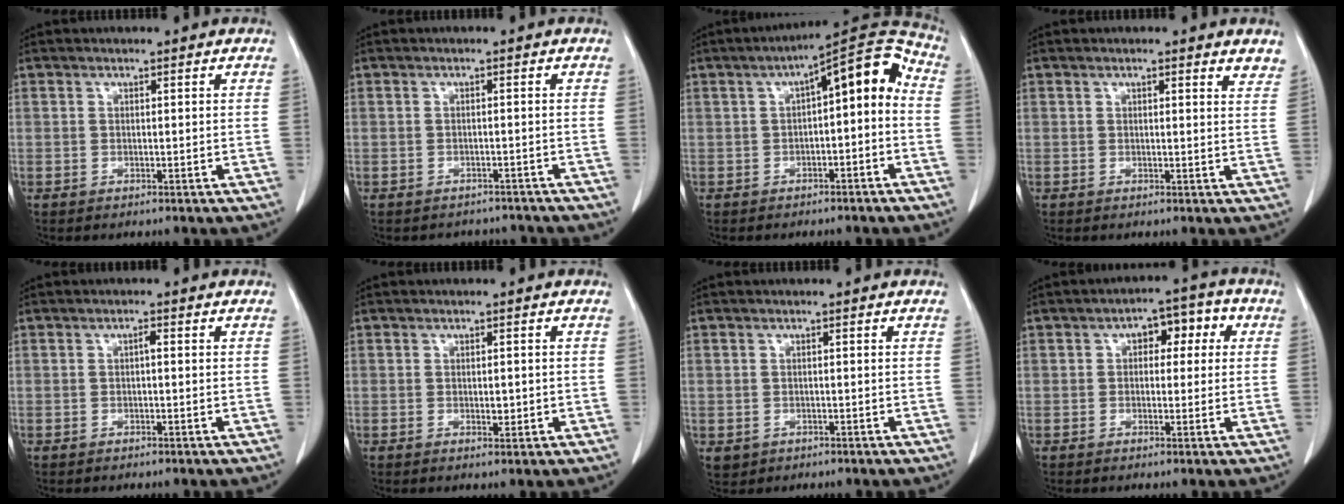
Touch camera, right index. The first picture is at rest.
{"total": 4.1, "force": [-3.6, 1.8, -0.2], "torque": [0.004, 0.009, -0.043]}
{"total": 10.7, "force": [0.0, 3.2, 10.2], "torque": [-0.144, 0.046, -0.001]}
{"total": 3.9, "force": [3.2, 0.9, 1.9], "torque": [-0.014, -0.006, 0.024]}
{"total": 0.9, "force": [0.0, 0.2, 0.8], "torque": [-0.013, 0.003, 0.000]}
{"total": 1.7, "force": [-0.2, 0.9, 1.4], "torque": [-0.020, -0.001, 0.002]}
{"total": 1.9, "force": [-0.6, 1.8, 0.3], "torque": [-0.002, 0.003, 0.002]}
{"total": 5.8, "force": [1.4, 3.3, 4.6], "torque": [-0.051, 0.032, 0.014]}